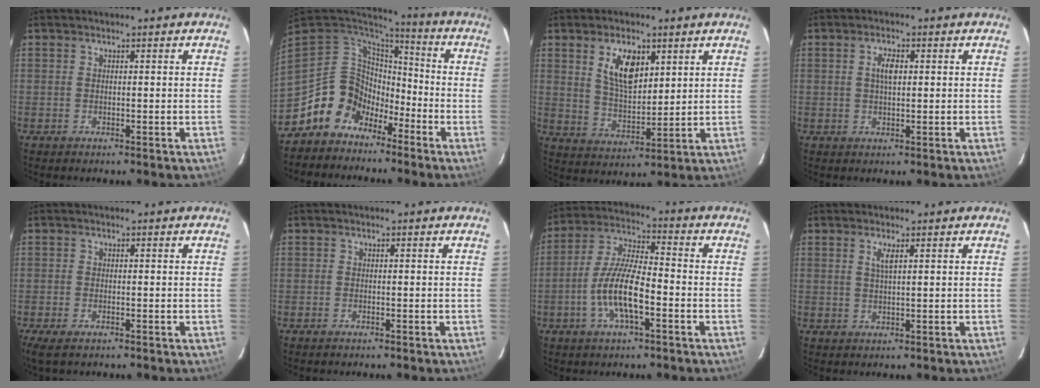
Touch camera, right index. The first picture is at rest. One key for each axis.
{"total": 11.9, "fx": -7.0, "fy": 9.3, "fz": 2.5, "tx": -0.070, "ty": 0.032, "tz": -0.127}
{"total": 9.1, "fx": 4.1, "fy": 4.5, "fz": 6.8, "tx": -0.122, "ty": 0.005, "tz": 0.084}
{"total": 2.9, "fx": 0.6, "fy": 1.3, "fz": 2.6, "tx": -0.047, "ty": 0.006, "tz": 0.011}
{"total": 4.4, "fx": -3.0, "fy": 1.5, "fz": 2.9, "tx": -0.069, "ty": -0.016, "tz": -0.054}
{"total": 0.8, "fx": -0.6, "fy": 0.3, "fz": 0.3, "tx": -0.009, "ty": -0.001, "tz": -0.015}
{"total": 11.0, "fx": -3.9, "fy": 3.0, "fz": 9.8, "tx": -0.205, "ty": 0.000, "tz": -0.074}
{"total": 1.9, "fx": 0.8, "fy": 0.2, "fz": 1.7, "tx": -0.033, "ty": 0.001, "tz": 0.015}